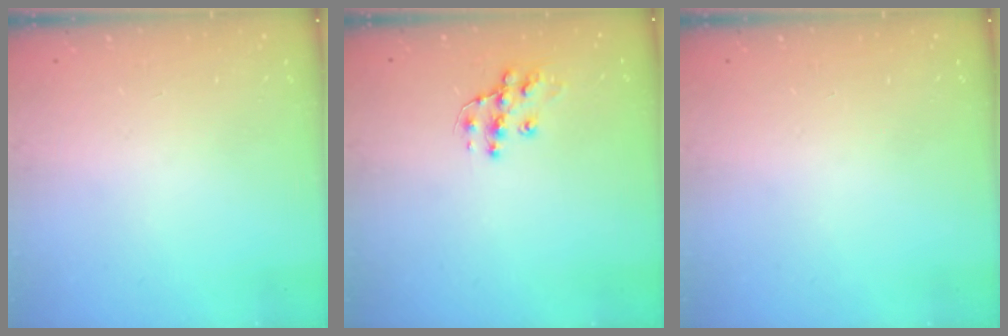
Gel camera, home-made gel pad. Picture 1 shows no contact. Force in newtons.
{"total": 10.2, "press": 10.2, "slide": 0.8}
{"total": 0.0}